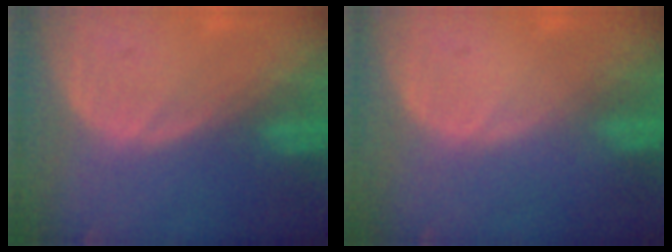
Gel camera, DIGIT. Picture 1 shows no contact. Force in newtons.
{"total": 0.0}